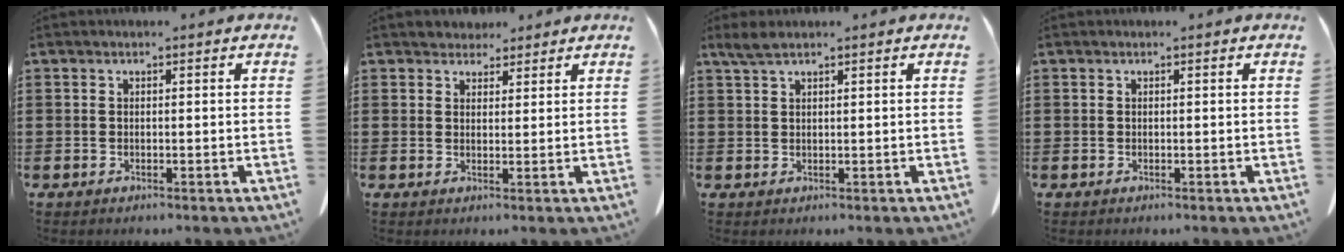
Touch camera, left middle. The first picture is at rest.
{"total": 2.7, "force": [2.5, 1.1, -0.1], "torque": [0.001, -0.001, 0.046]}
{"total": 2.2, "force": [1.6, 0.4, 1.4], "torque": [-0.032, 0.002, 0.029]}
{"total": 0.0}